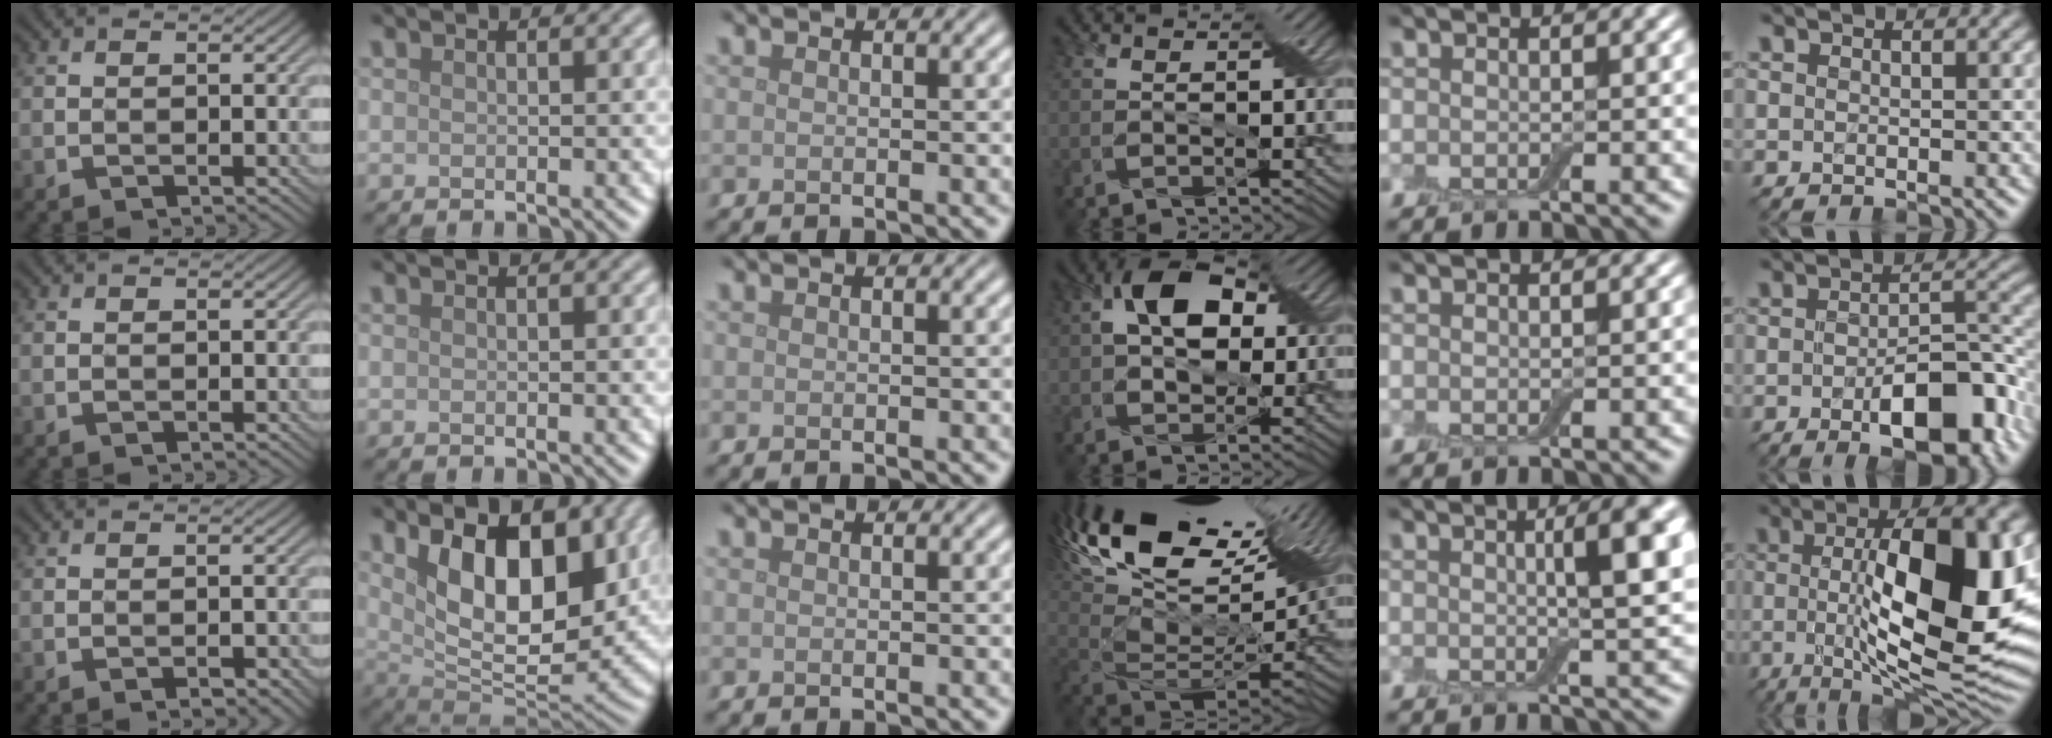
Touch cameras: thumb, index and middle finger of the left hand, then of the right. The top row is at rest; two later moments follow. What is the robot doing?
{"motion": "wrap", "object": "adhesive wrap"}